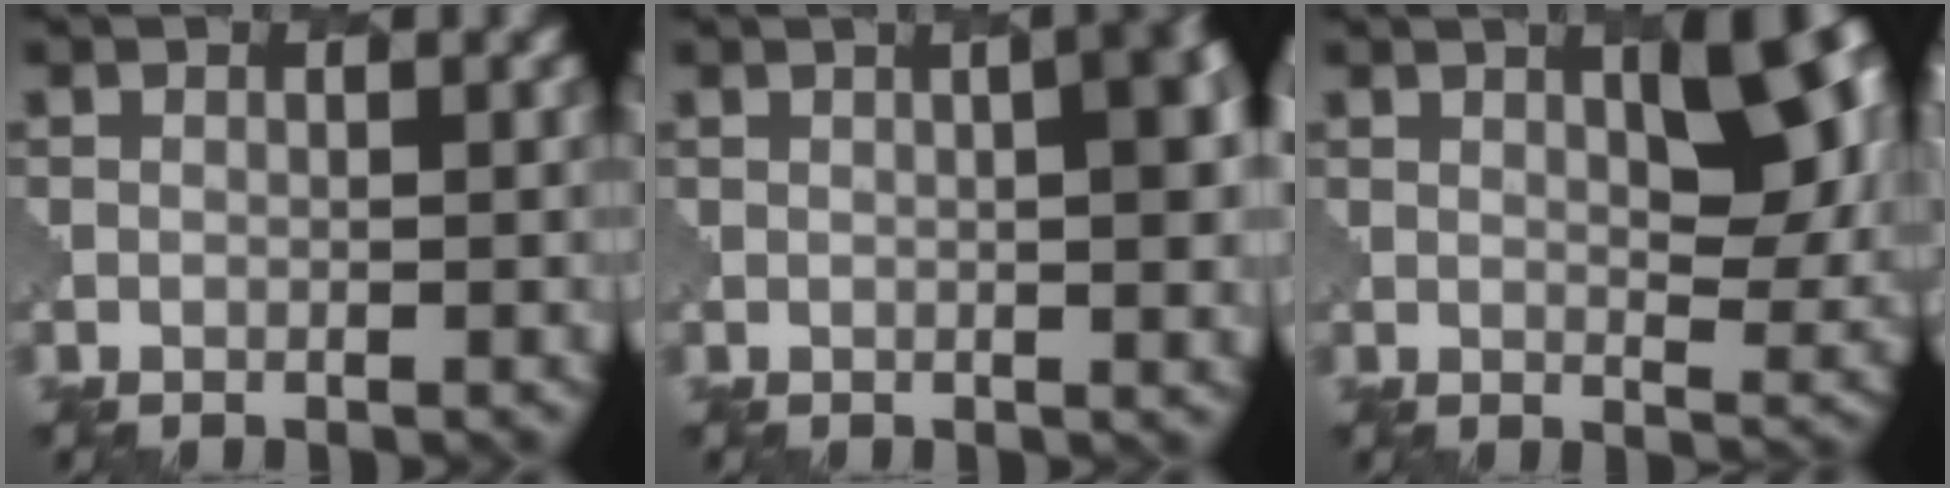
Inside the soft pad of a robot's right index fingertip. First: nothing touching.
{"total": 11.1, "force": [2.0, 5.6, 9.4], "torque": [0.000, 0.055, -0.017]}
{"total": 6.6, "force": [2.7, 2.2, 5.6], "torque": [-0.077, -0.001, 0.041]}